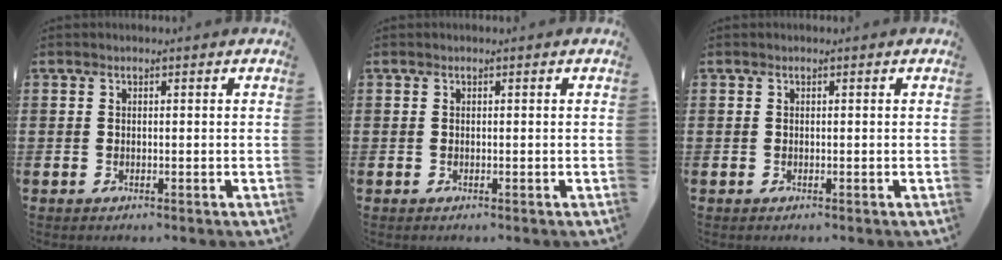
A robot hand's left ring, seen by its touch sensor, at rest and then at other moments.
{"total": 0.0}
{"total": 0.0}